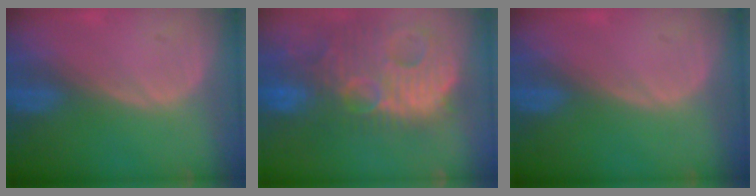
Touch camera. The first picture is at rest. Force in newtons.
{"total": 14.8, "press": 12.8, "slide": 7.4}
{"total": 0.0}